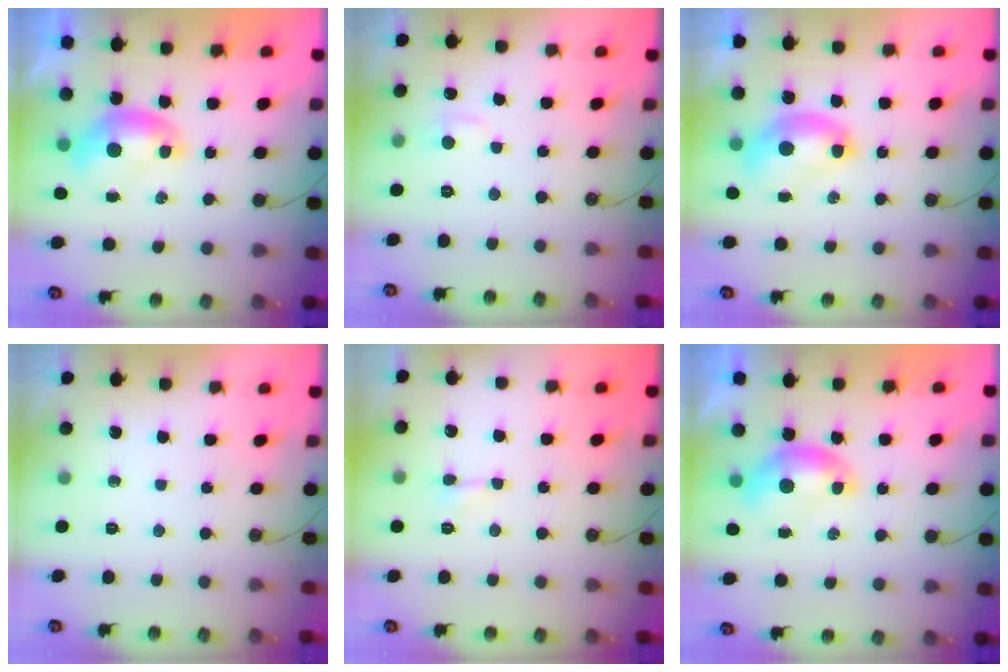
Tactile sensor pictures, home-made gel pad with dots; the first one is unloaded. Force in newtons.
{"total": 1.1, "press": 0.9, "slide": 0.6}
{"total": 2.7, "press": 2.7, "slide": 0.1}
{"total": 0.0}
{"total": 1.3, "press": 1.2, "slide": 0.3}
{"total": 0.0}